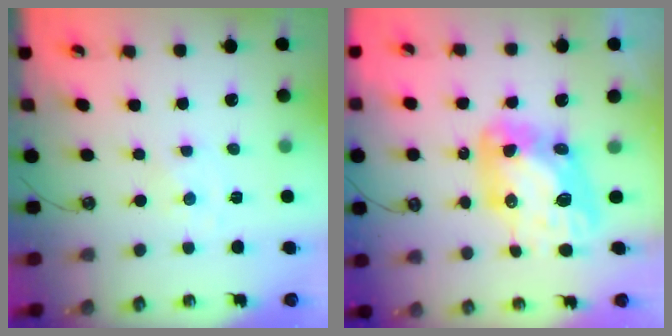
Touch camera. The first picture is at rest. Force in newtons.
{"total": 14.9, "press": 14.8, "slide": 1.5}